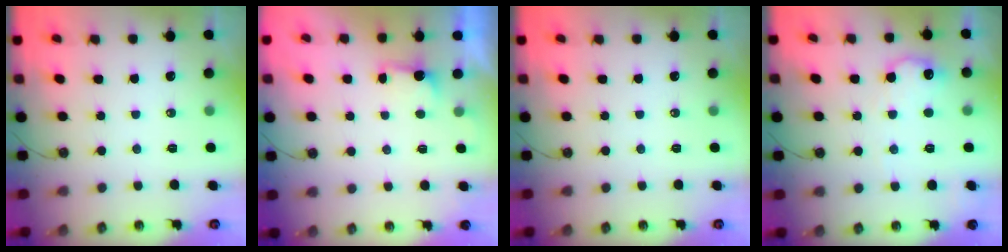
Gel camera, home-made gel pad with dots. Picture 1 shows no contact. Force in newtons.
{"total": 1.3, "press": 0.9, "slide": 0.8}
{"total": 0.0}
{"total": 10.1, "press": 10.0, "slide": 0.5}